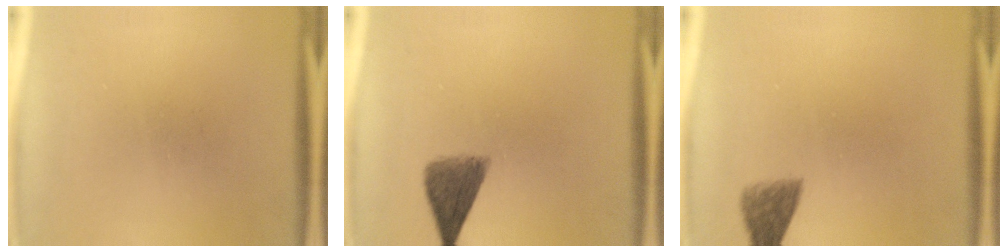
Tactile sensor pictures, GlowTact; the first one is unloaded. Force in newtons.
{"total": 5.8}
{"total": 3.8}